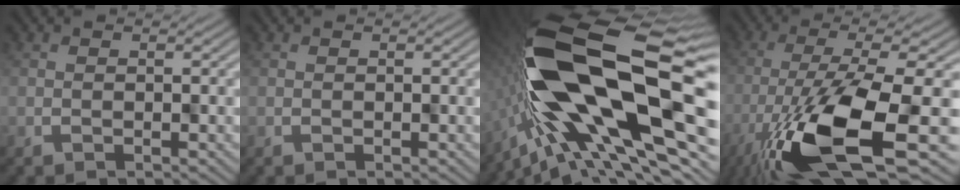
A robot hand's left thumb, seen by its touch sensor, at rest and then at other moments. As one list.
[{"total": 0.0}, {"total": 20.5, "force": [0.1, 9.0, 18.5], "torque": [-0.365, -0.001, -0.013]}, {"total": 14.2, "force": [-5.3, 4.3, 12.5], "torque": [-0.253, -0.035, -0.098]}]